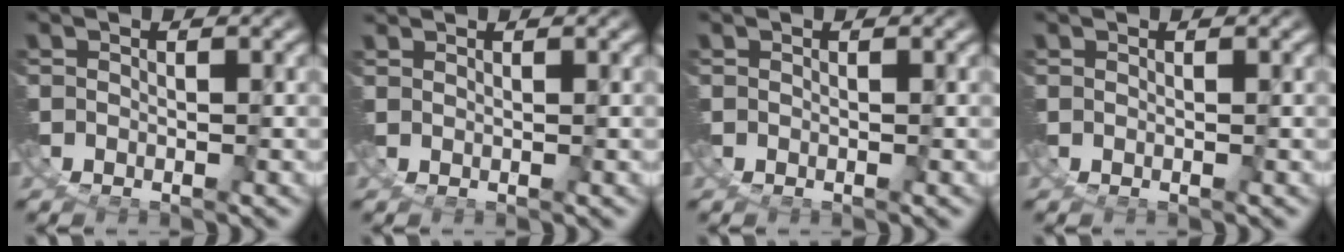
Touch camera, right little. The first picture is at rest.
{"total": 1.1, "force": [0.5, -0.9, -0.4], "torque": [0.010, 0.003, 0.008]}
{"total": 0.0}
{"total": 0.5, "force": [0.1, -0.4, -0.2], "torque": [0.006, 0.002, 0.002]}